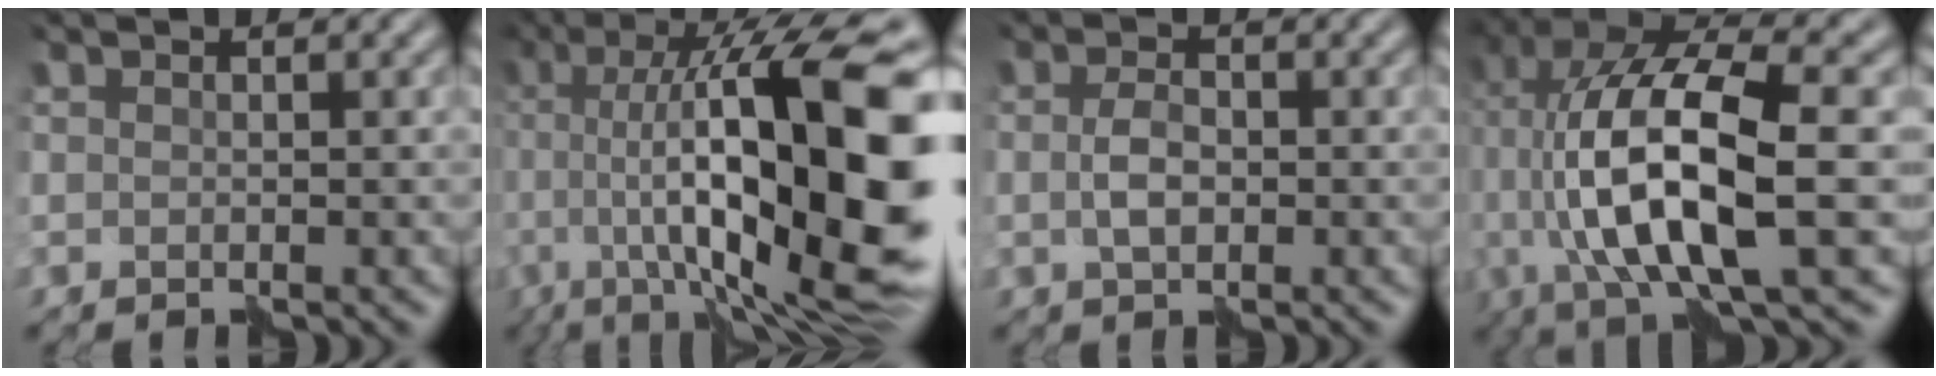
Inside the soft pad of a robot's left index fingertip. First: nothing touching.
{"total": 18.2, "force": [0.8, 5.7, 17.3], "torque": [-0.257, 0.032, 0.014]}
{"total": 2.2, "force": [-0.4, 1.3, 1.8], "torque": [-0.041, 0.000, -0.011]}
{"total": 13.4, "force": [-0.8, 4.5, 12.6], "torque": [-0.234, 0.013, -0.021]}